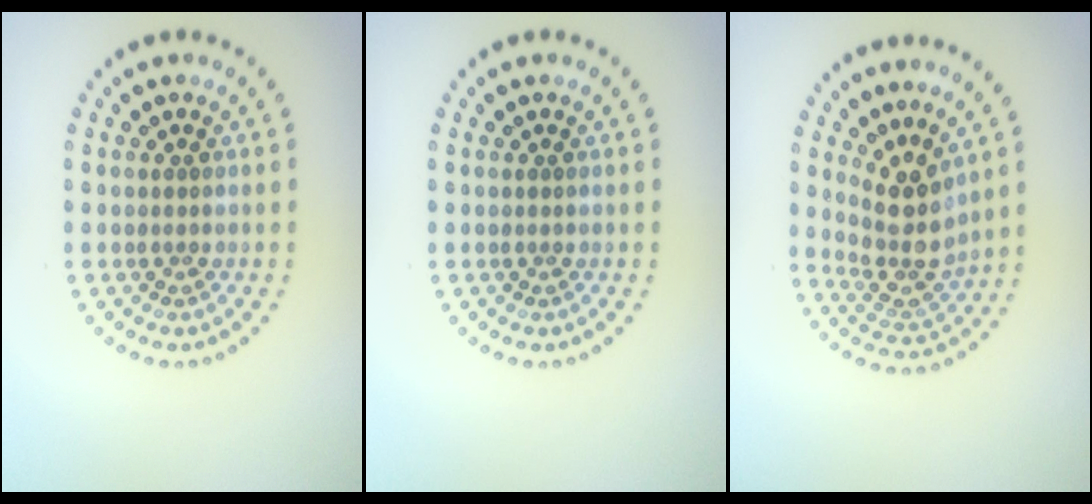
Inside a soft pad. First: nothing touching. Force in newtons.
{"total": 0.0}
{"total": 4.1, "press": 3.2, "slide": 2.5}